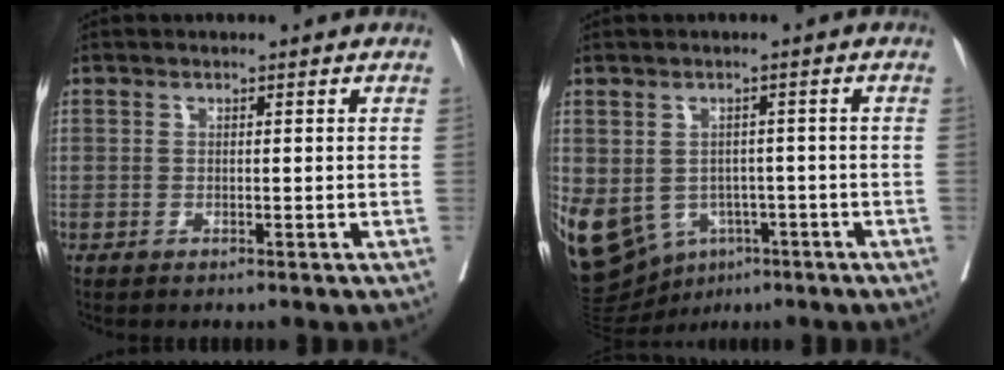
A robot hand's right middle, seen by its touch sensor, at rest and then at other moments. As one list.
[{"total": 14.5, "force": [-6.0, 11.1, 7.2], "torque": [-0.179, 0.004, -0.079]}]